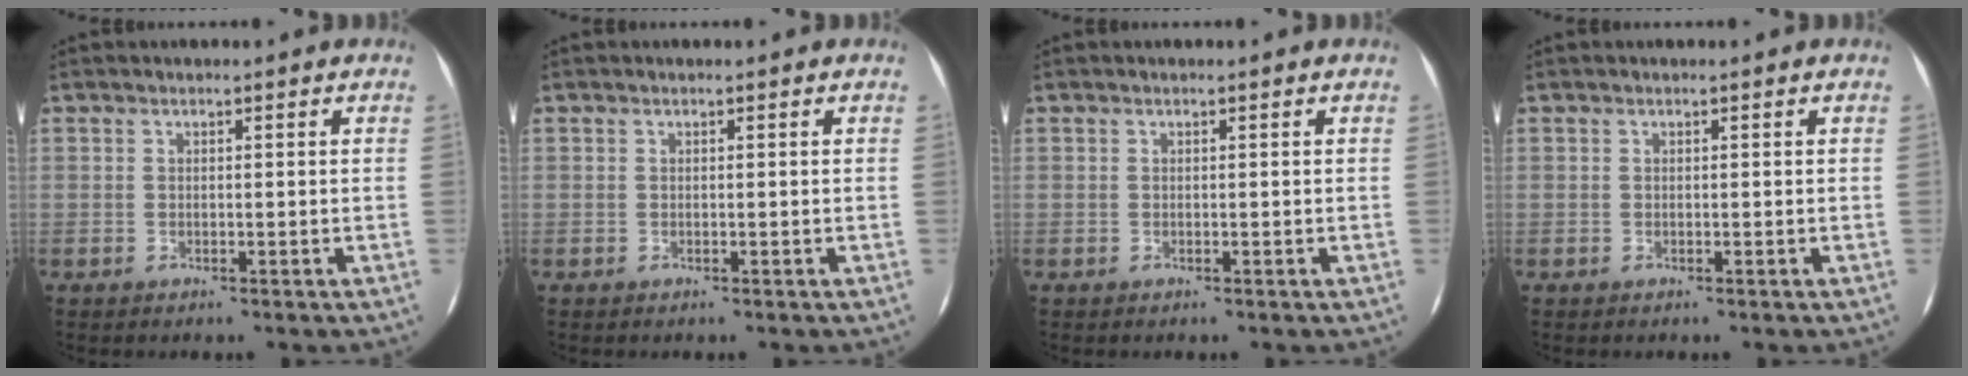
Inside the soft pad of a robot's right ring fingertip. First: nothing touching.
{"total": 0.0}
{"total": 0.0}
{"total": 0.0}